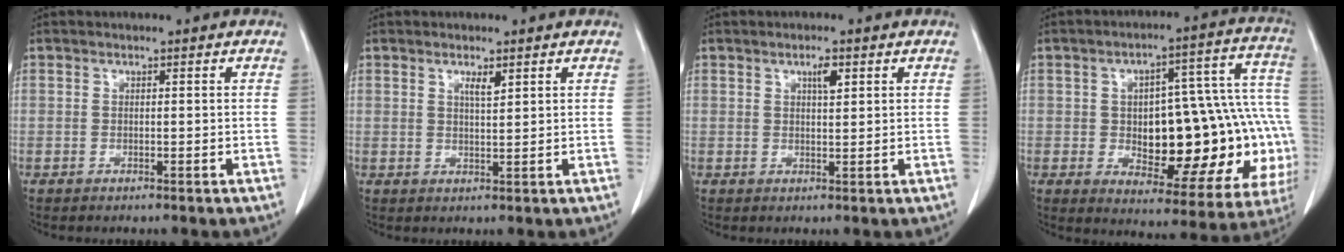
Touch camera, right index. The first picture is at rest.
{"total": 1.9, "force": [1.1, 0.2, 1.5], "torque": [-0.030, -0.003, 0.022]}
{"total": 2.2, "force": [1.1, 0.6, 1.8], "torque": [-0.033, -0.001, 0.019]}
{"total": 26.1, "force": [-2.5, 10.6, 23.7], "torque": [-0.260, 0.047, -0.004]}